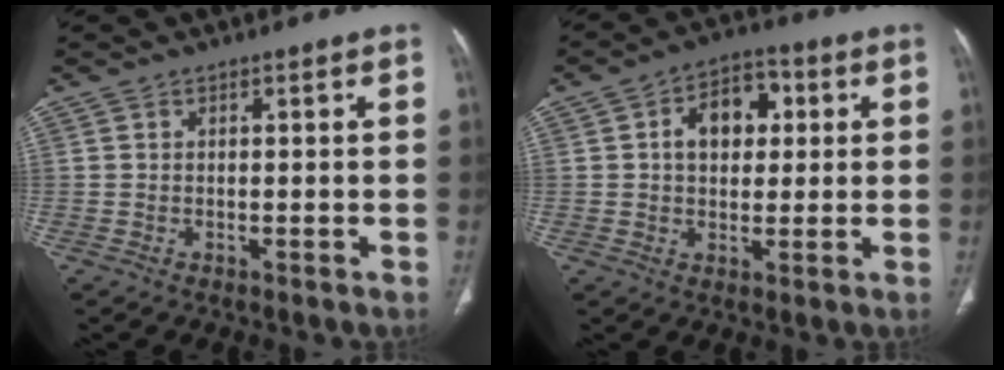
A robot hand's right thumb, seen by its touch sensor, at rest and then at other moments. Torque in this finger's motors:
{"motor_torque": [0.35, 1.92, 0.89, 0.32, 0.04]}